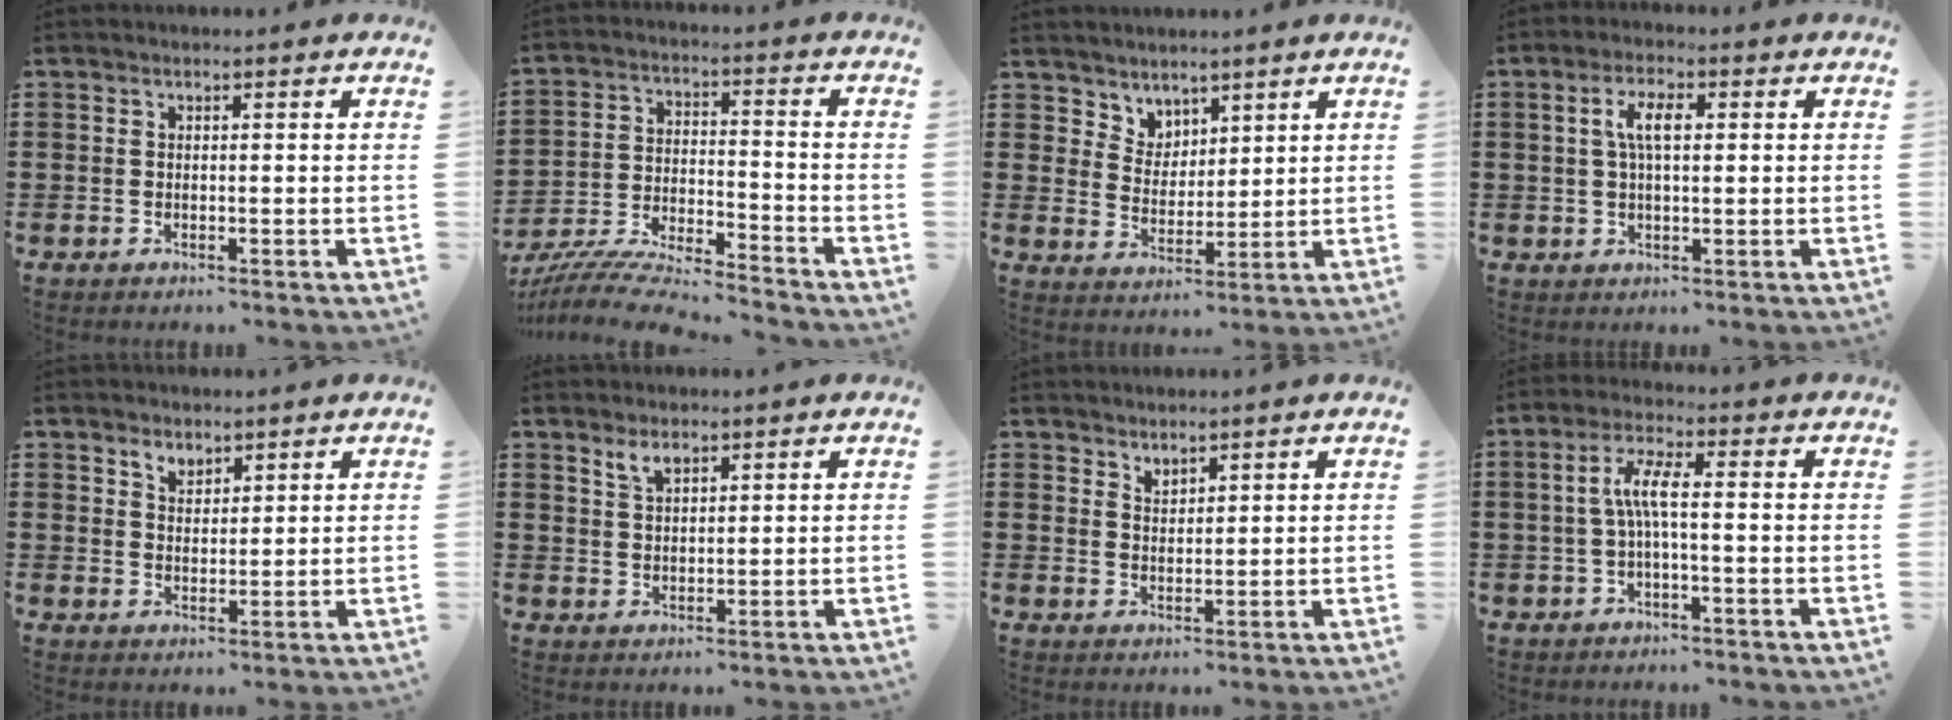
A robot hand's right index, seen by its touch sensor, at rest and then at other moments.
{"total": 8.1, "force": [-7.7, 0.2, 2.4], "torque": [-0.055, 0.002, -0.153]}
{"total": 4.3, "force": [3.5, 2.5, -0.5], "torque": [-0.011, -0.005, 0.067]}
{"total": 4.4, "force": [0.7, 1.7, 4.0], "torque": [-0.082, 0.011, 0.009]}
{"total": 2.6, "force": [2.1, 1.5, 0.5], "torque": [-0.017, 0.004, 0.040]}
{"total": 2.7, "force": [2.0, 1.2, 1.3], "torque": [-0.032, 0.003, 0.038]}
{"total": 2.0, "force": [1.9, 0.5, -0.3], "torque": [0.001, 0.001, 0.038]}
{"total": 4.8, "force": [-0.4, 0.9, 4.7], "torque": [-0.103, 0.000, -0.016]}